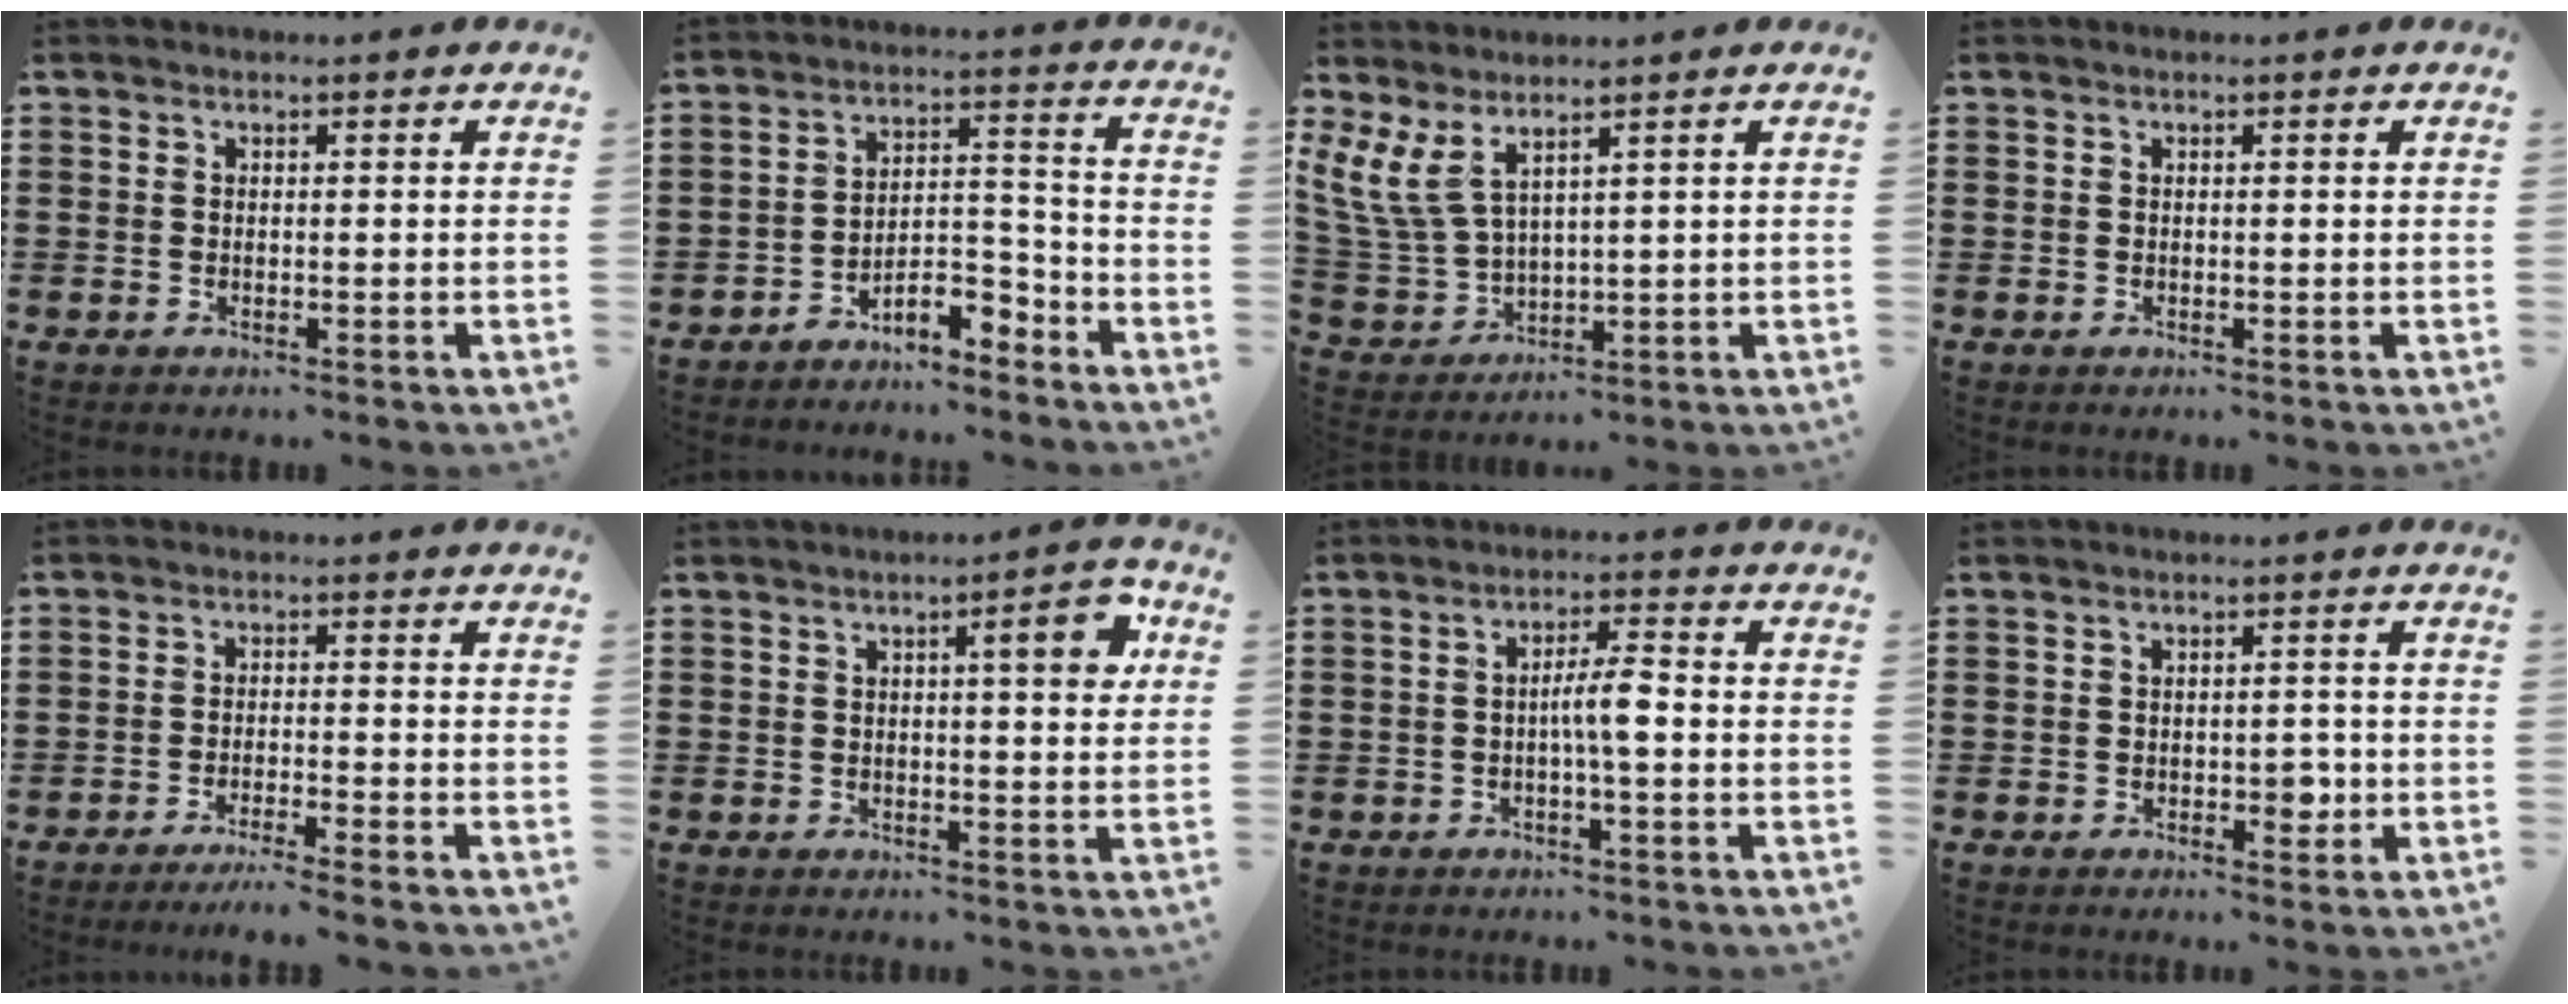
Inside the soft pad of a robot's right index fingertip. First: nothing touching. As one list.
[{"total": 6.1, "force": [-5.3, 1.5, 2.7], "torque": [-0.044, 0.018, -0.101]}, {"total": 6.7, "force": [4.0, 2.8, 4.6], "torque": [-0.134, -0.013, 0.069]}, {"total": 0.0}, {"total": 2.5, "force": [-2.3, -0.5, 0.8], "torque": [-0.015, 0.000, -0.046]}, {"total": 5.6, "force": [2.0, 1.1, 5.1], "torque": [-0.070, -0.004, 0.022]}, {"total": 4.5, "force": [-0.7, 0.7, 4.4], "torque": [-0.086, 0.002, -0.018]}, {"total": 2.7, "force": [-0.5, 1.4, 2.2], "torque": [-0.032, -0.002, -0.011]}]